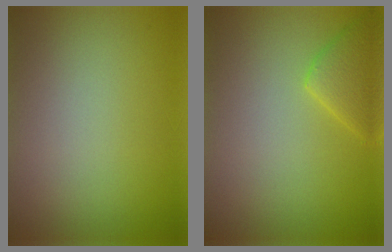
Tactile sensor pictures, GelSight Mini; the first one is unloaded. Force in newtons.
{"total": 2.8, "press": 2.8, "slide": 0.3}